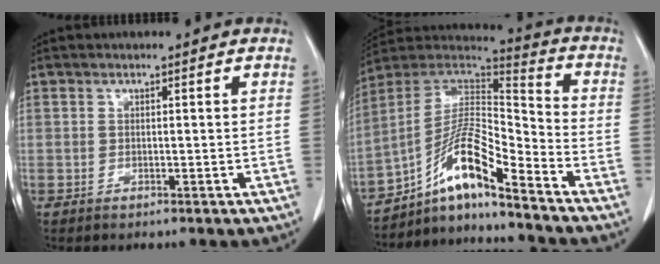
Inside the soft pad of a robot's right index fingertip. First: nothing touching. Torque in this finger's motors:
{"motor_torque": [1.10, -0.81, 0.28, 0.17]}